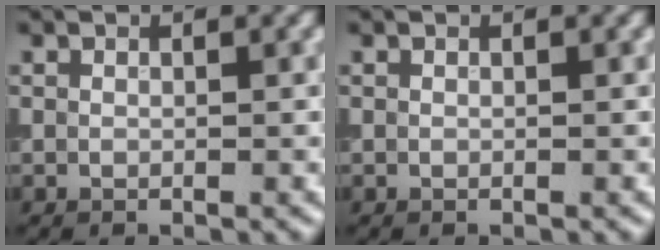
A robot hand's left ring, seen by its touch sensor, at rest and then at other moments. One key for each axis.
{"total": 0.0}